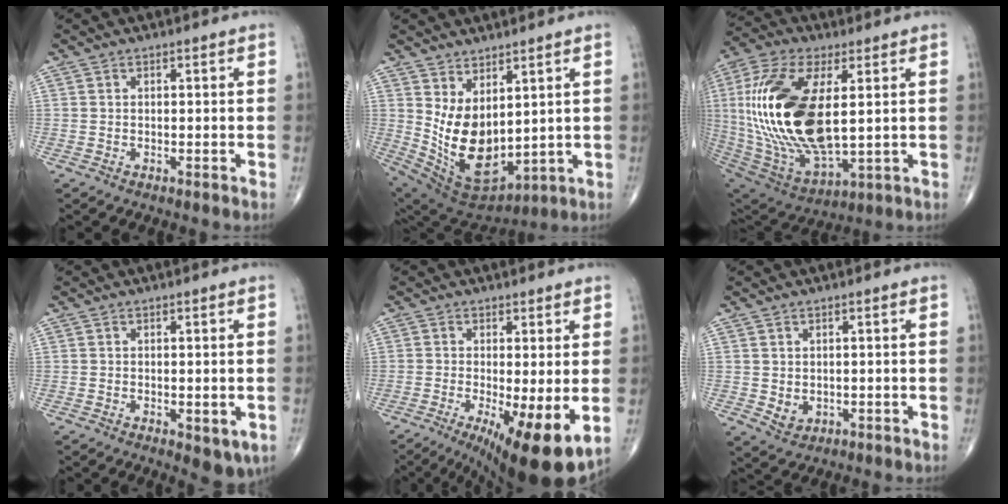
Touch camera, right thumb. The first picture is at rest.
{"total": 13.3, "force": [3.0, 7.2, 10.7], "torque": [-0.177, -0.038, 0.087]}
{"total": 27.0, "force": [2.9, 12.6, 23.7], "torque": [-0.497, -0.022, 0.065]}
{"total": 4.3, "force": [-1.1, 1.9, 3.7], "torque": [-0.036, -0.005, -0.007]}
{"total": 12.8, "force": [-3.3, 3.3, 11.9], "torque": [-0.174, -0.023, -0.041]}
{"total": 2.6, "force": [0.0, 2.2, 1.5], "torque": [-0.017, -0.004, 0.011]}